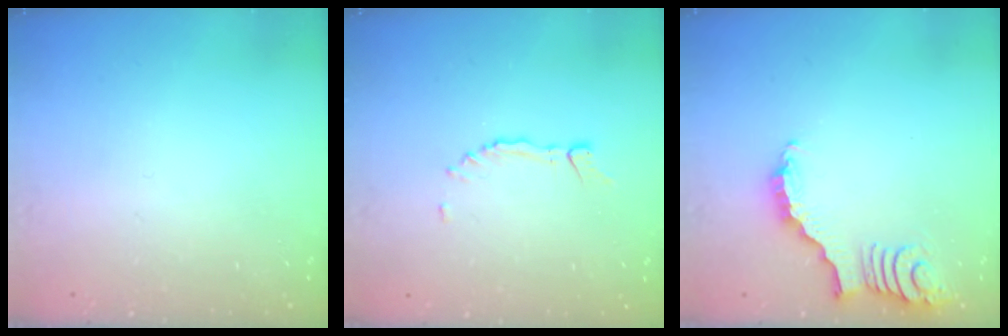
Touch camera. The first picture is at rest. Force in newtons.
{"total": 3.4, "press": 3.4, "slide": 0.4}
{"total": 2.2, "press": 2.2, "slide": 0.4}